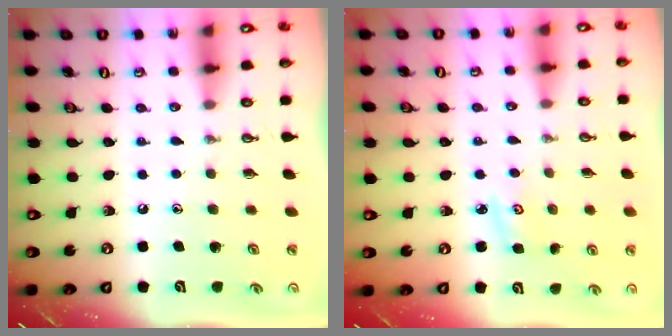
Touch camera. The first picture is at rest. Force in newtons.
{"total": 3.2, "press": 3.2, "slide": 0.4}